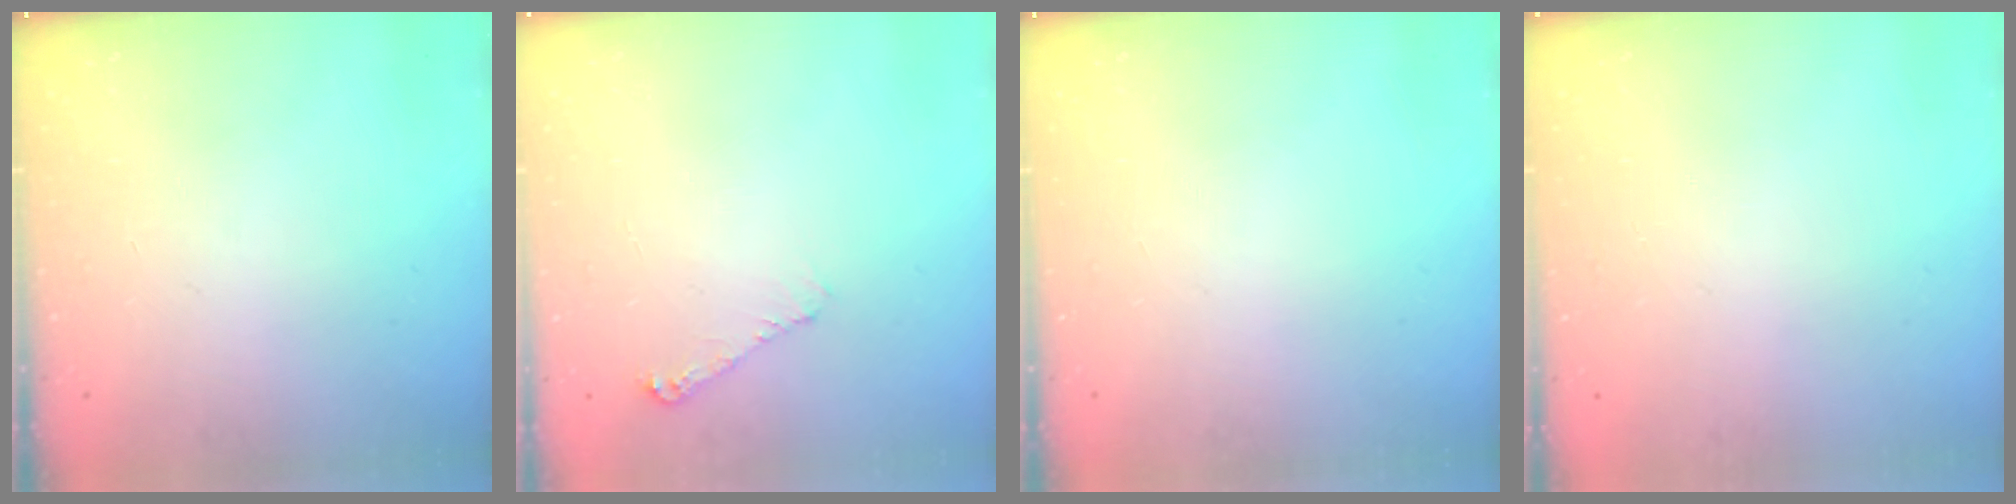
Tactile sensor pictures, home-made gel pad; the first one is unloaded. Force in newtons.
{"total": 5.3, "press": 5.2, "slide": 0.8}
{"total": 0.0}
{"total": 0.0}